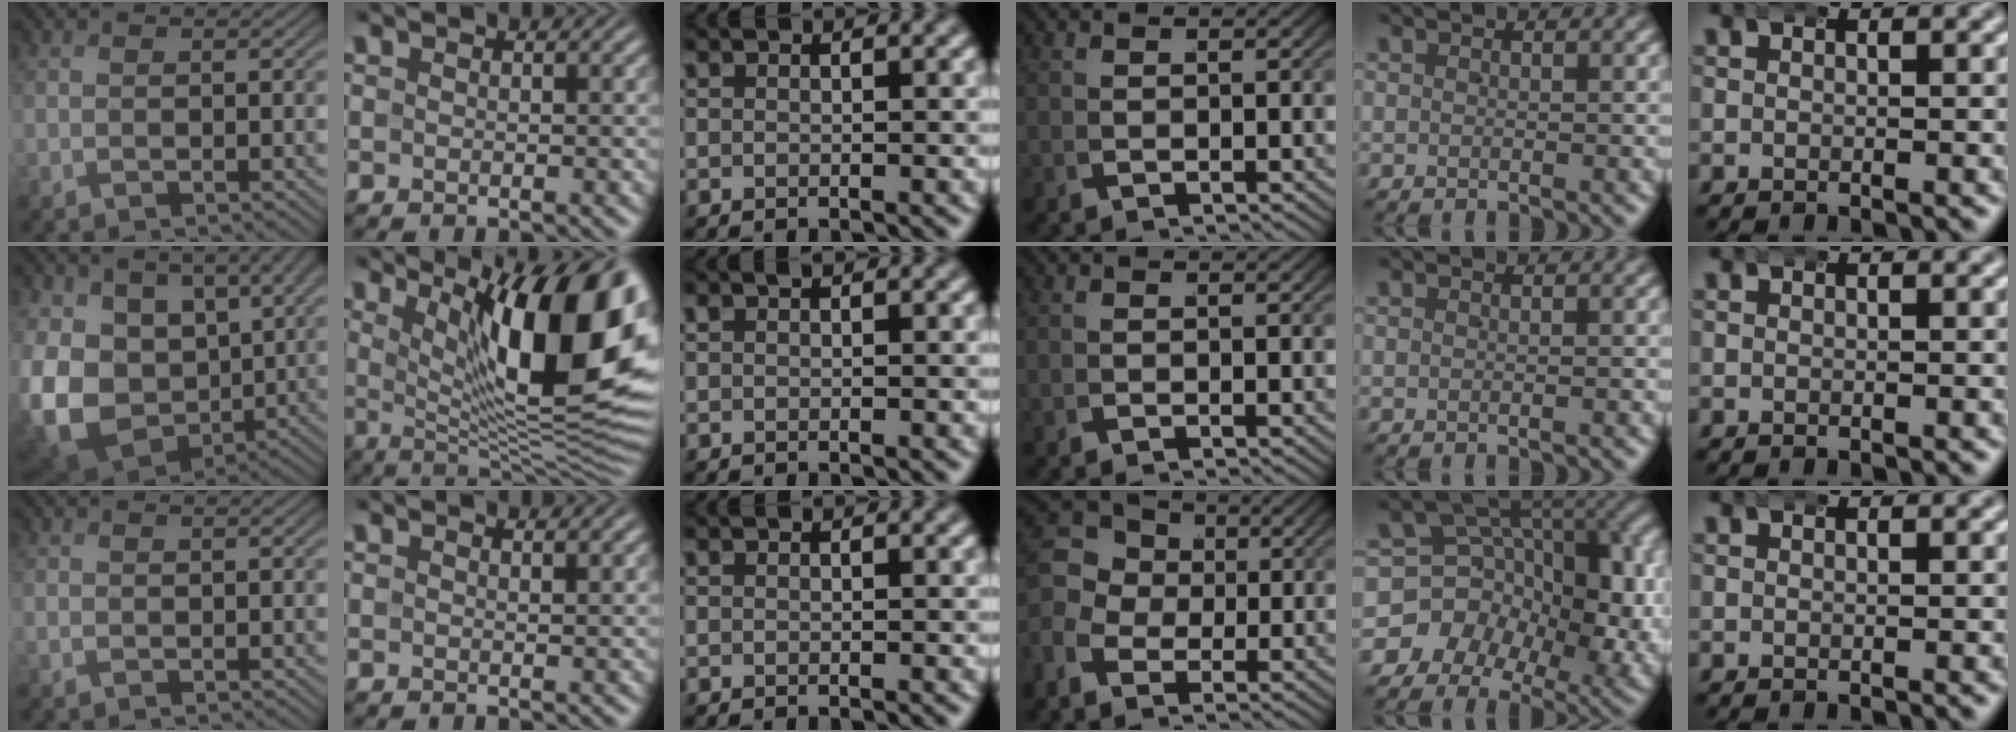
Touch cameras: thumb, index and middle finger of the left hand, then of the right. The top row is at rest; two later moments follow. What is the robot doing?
{"motion": "wrap", "object": "aluminum foil"}